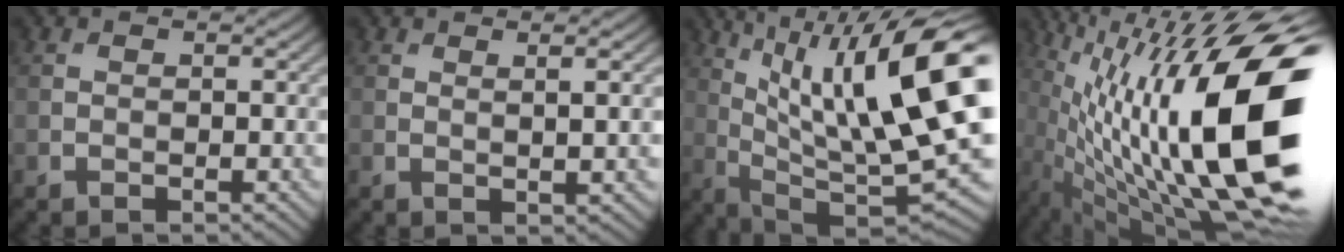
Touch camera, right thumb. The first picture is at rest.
{"total": 3.2, "force": [1.1, 0.4, 2.9], "torque": [-0.038, 0.010, 0.017]}
{"total": 18.9, "force": [6.2, 5.5, 17.0], "torque": [-0.280, 0.029, 0.113]}
{"total": 22.0, "force": [0.8, 7.2, 20.8], "torque": [-0.361, 0.005, 0.024]}